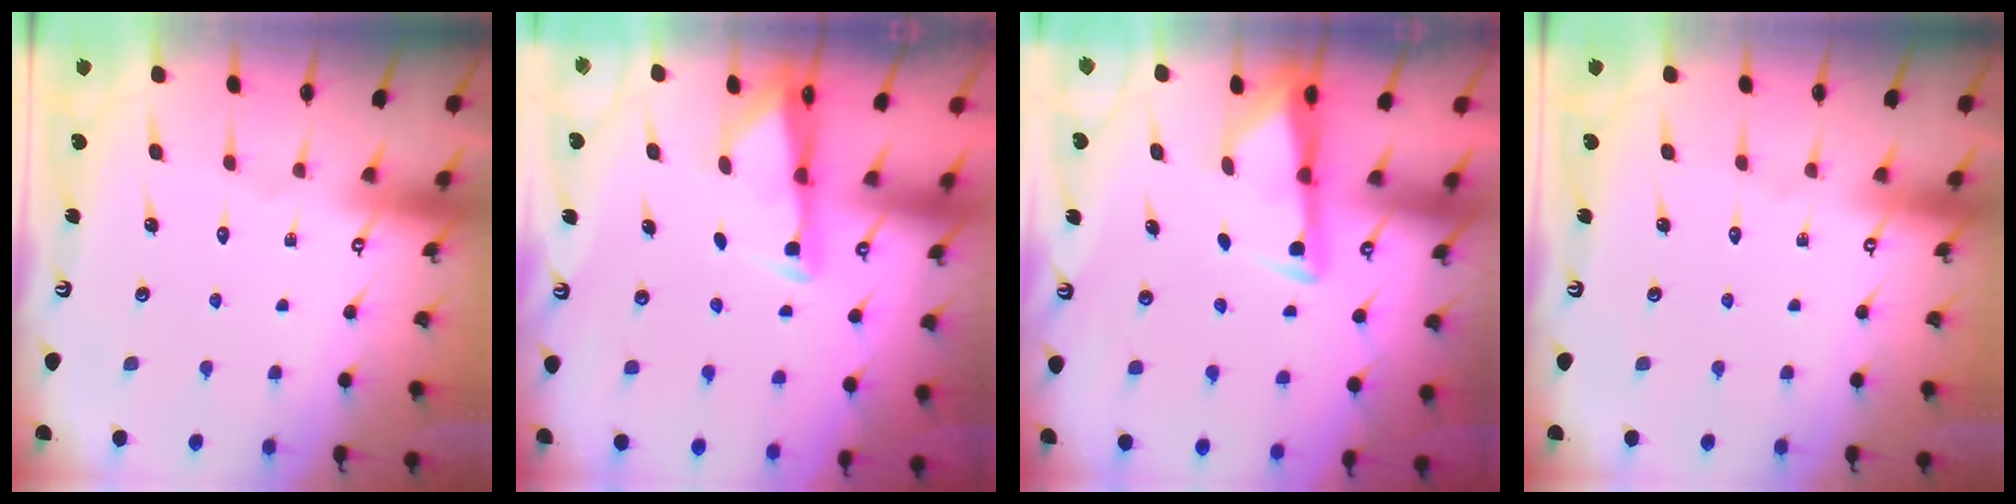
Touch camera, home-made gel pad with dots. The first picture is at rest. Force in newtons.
{"total": 3.0, "press": 2.9, "slide": 0.4}
{"total": 3.1, "press": 3.1, "slide": 0.4}
{"total": 0.0}